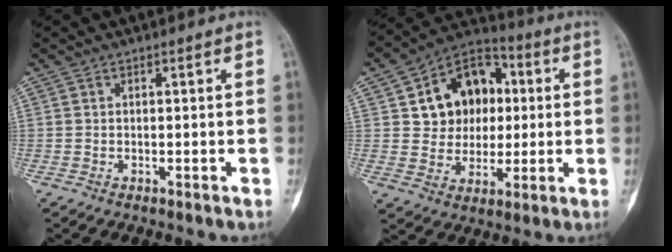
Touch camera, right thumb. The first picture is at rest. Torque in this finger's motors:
{"motor_torque": [-0.59, 1.90, 0.29, -0.13, 0.11]}